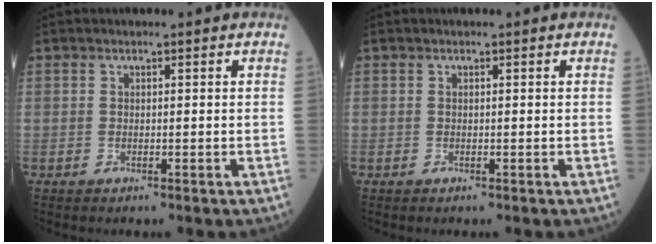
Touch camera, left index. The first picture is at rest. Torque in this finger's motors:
{"motor_torque": [0.02, 0.03, 0.00, 0.00]}